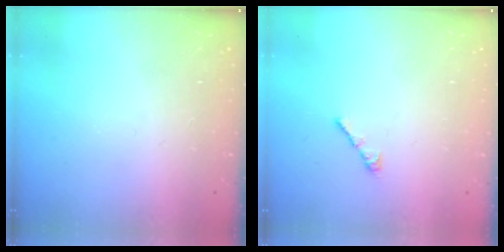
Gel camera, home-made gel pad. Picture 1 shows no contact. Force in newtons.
{"total": 3.0, "press": 2.9, "slide": 0.8}